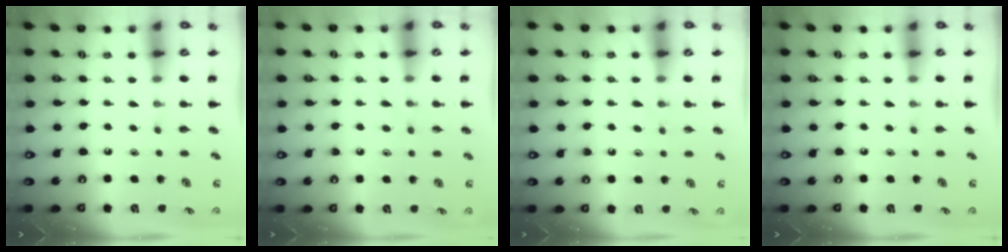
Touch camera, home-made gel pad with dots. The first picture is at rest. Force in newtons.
{"total": 3.8, "press": 3.5, "slide": 1.4}
{"total": 4.1, "press": 3.7, "slide": 1.8}
{"total": 0.0}